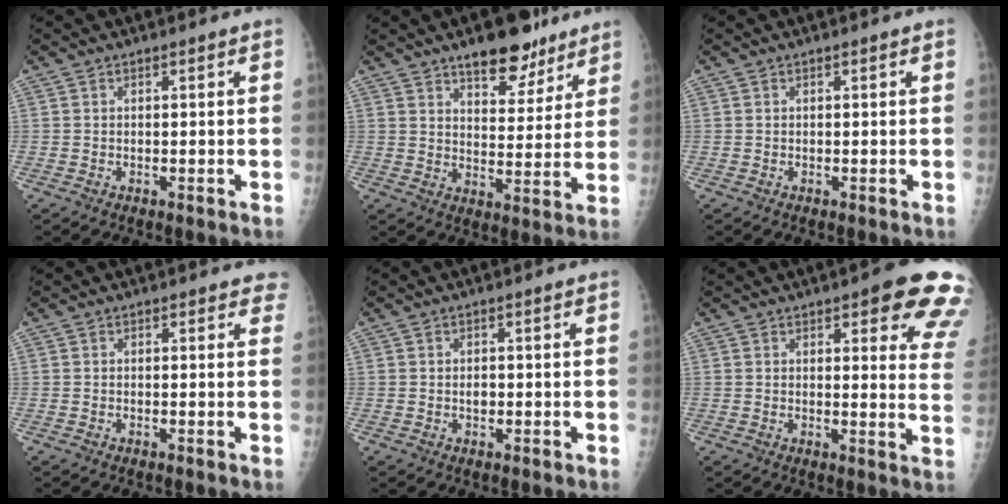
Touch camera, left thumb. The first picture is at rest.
{"total": 11.6, "force": [8.4, 5.0, 6.4], "torque": [-0.050, -0.051, 0.124]}
{"total": 0.0}
{"total": 1.7, "force": [1.3, 0.9, 0.4], "torque": [0.017, -0.004, 0.000]}
{"total": 1.3, "force": [-0.1, 0.9, 0.9], "torque": [-0.009, 0.002, -0.001]}
{"total": 14.7, "force": [8.4, 4.4, 11.3], "torque": [-0.097, -0.036, 0.084]}